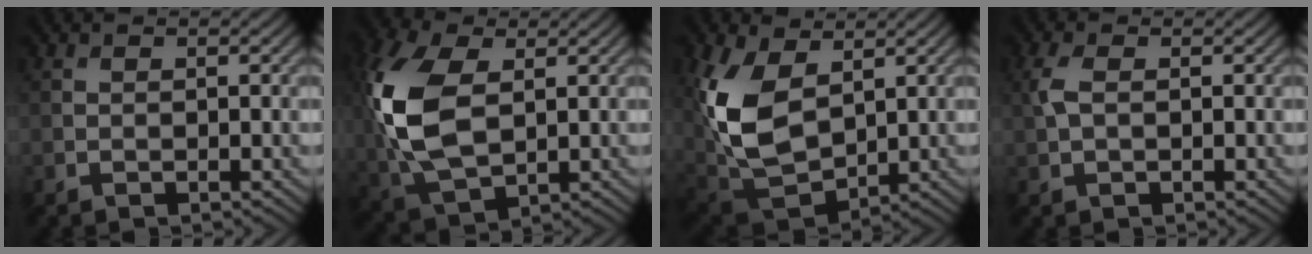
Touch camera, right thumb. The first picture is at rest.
{"total": 13.1, "force": [1.5, 8.0, 10.3], "torque": [-0.288, 0.006, 0.031]}
{"total": 12.7, "force": [3.1, 8.0, 9.4], "torque": [-0.245, -0.008, 0.069]}
{"total": 2.5, "force": [0.4, 1.4, 2.1], "torque": [-0.060, 0.004, 0.006]}